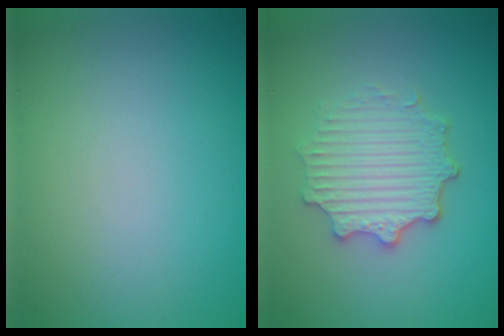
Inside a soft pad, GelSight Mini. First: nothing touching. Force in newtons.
{"total": 4.4, "press": 3.6, "slide": 2.4}